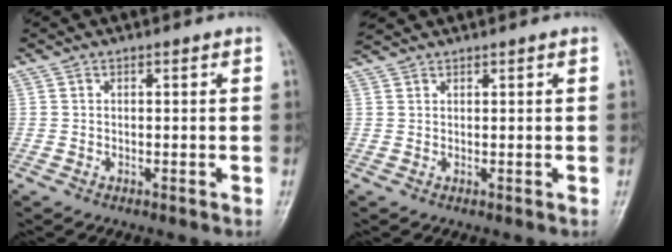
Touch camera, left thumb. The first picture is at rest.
{"total": 2.9, "force": [2.8, 0.4, 0.8], "torque": [-0.014, 0.017, 0.055]}